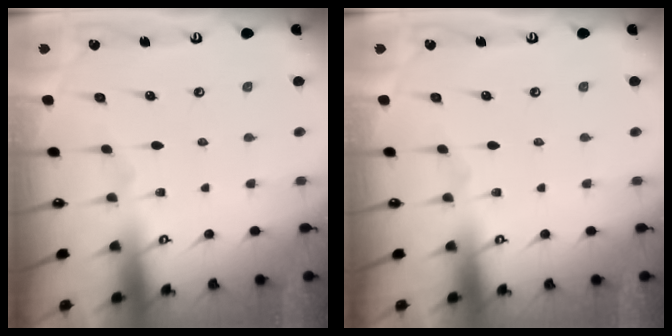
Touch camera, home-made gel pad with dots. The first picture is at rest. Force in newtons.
{"total": 0.0}